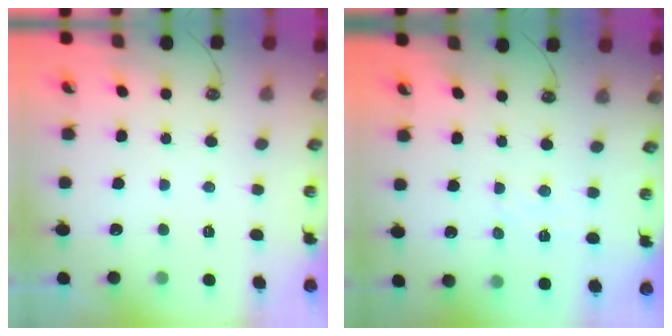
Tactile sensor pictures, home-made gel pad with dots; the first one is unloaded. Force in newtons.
{"total": 3.3, "press": 3.3, "slide": 0.5}